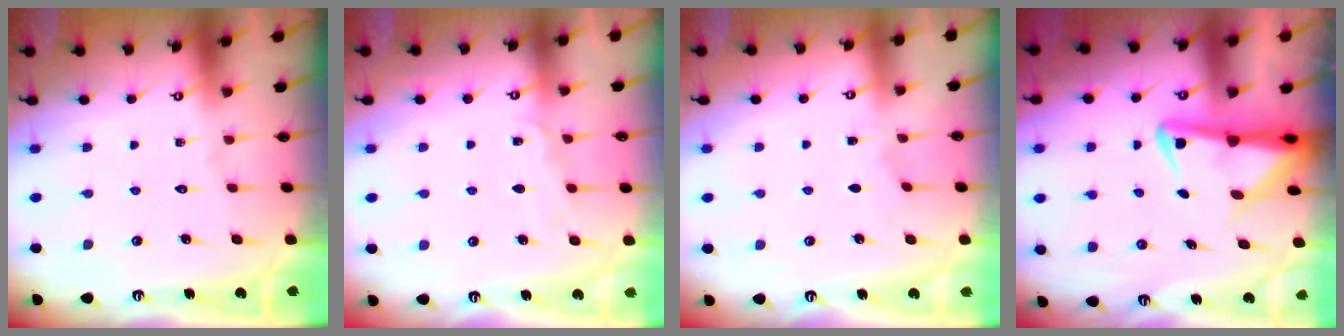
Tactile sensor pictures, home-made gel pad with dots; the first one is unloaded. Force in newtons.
{"total": 5.9, "press": 5.8, "slide": 0.7}
{"total": 1.8, "press": 1.8, "slide": 0.3}
{"total": 4.8, "press": 4.7, "slide": 1.0}